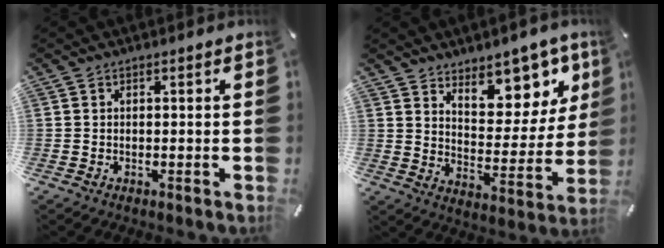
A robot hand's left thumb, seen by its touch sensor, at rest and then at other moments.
{"total": 11.3, "force": [9.0, 5.8, 3.5], "torque": [-0.025, -0.093, 0.162]}